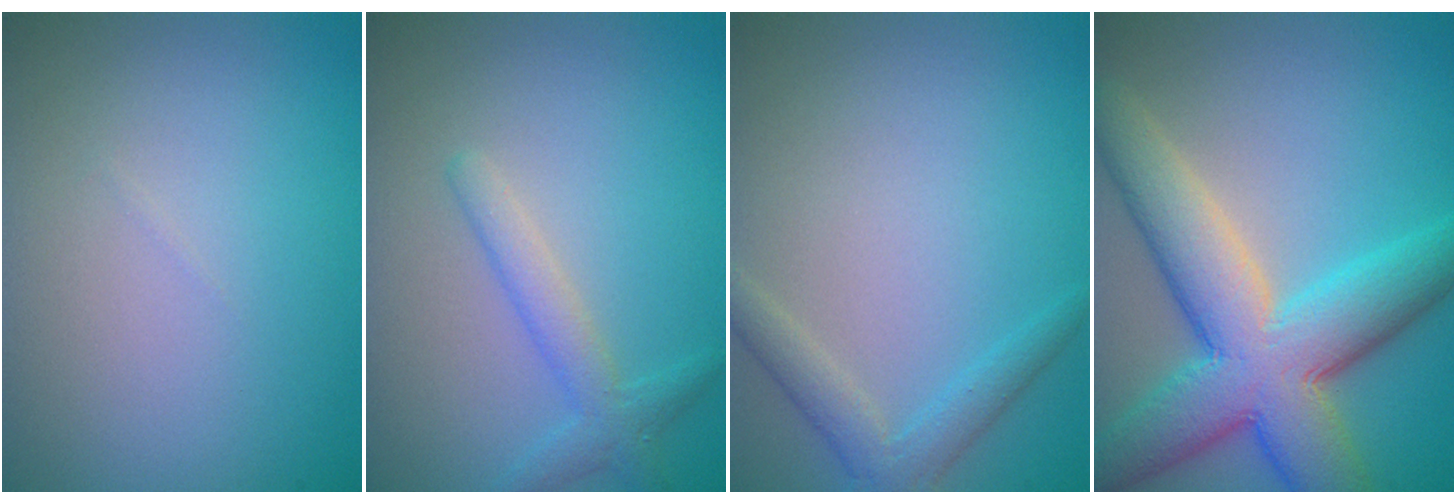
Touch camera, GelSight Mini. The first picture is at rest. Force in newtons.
{"total": 2.3, "press": 2.3, "slide": 0.1}
{"total": 2.3, "press": 2.3, "slide": 0.2}
{"total": 10.4, "press": 10.4, "slide": 0.7}